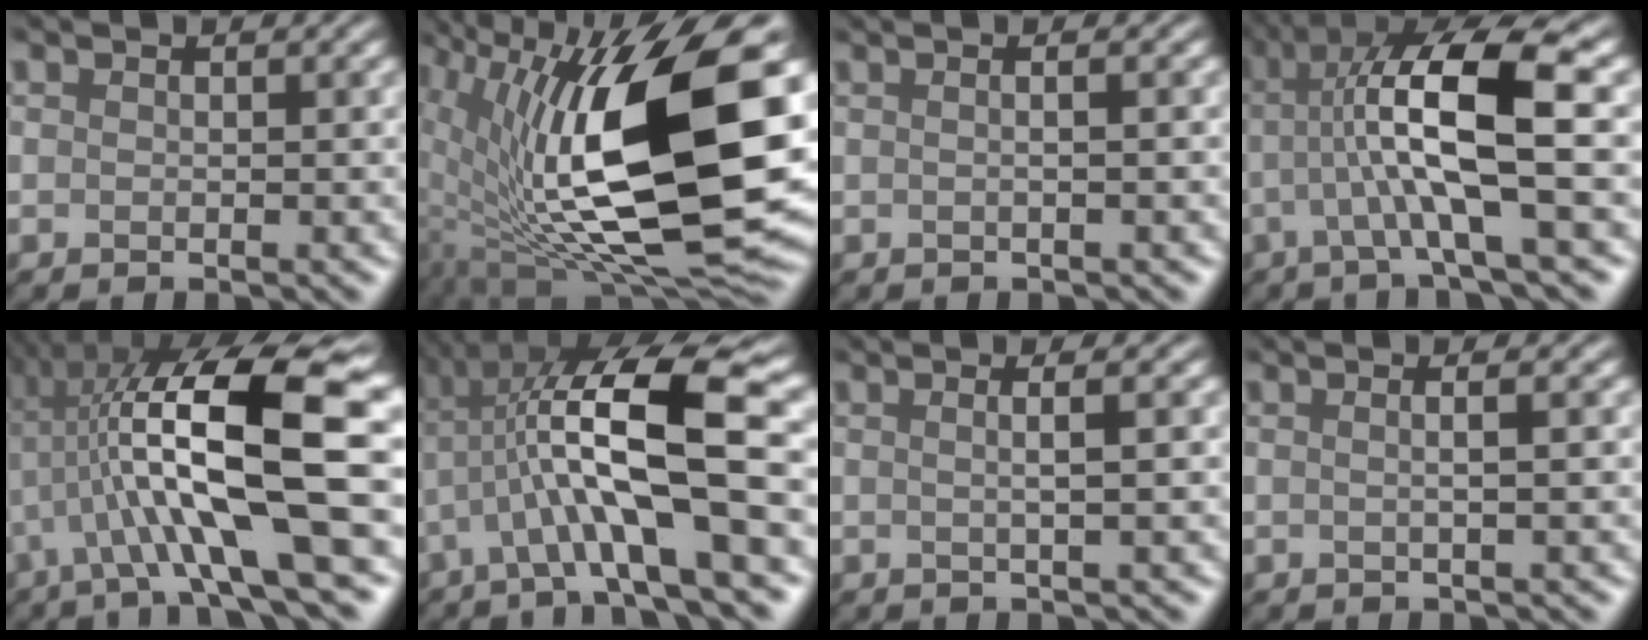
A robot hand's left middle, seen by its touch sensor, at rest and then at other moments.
{"total": 15.8, "force": [1.6, 6.2, 14.4], "torque": [-0.266, -0.017, 0.041]}
{"total": 2.3, "force": [0.8, 1.1, 1.9], "torque": [0.003, 0.010, -0.017]}
{"total": 8.9, "force": [0.1, 1.4, 8.8], "torque": [-0.175, 0.015, 0.012]}
{"total": 12.9, "force": [0.3, 3.2, 12.5], "torque": [-0.224, 0.012, 0.012]}
{"total": 10.5, "force": [-0.4, 2.4, 10.2], "torque": [-0.197, 0.019, -0.001]}
{"total": 2.5, "force": [0.7, 0.7, 2.3], "torque": [-0.018, 0.012, -0.013]}
{"total": 2.6, "force": [0.8, 1.0, 2.2], "torque": [-0.006, 0.013, -0.016]}